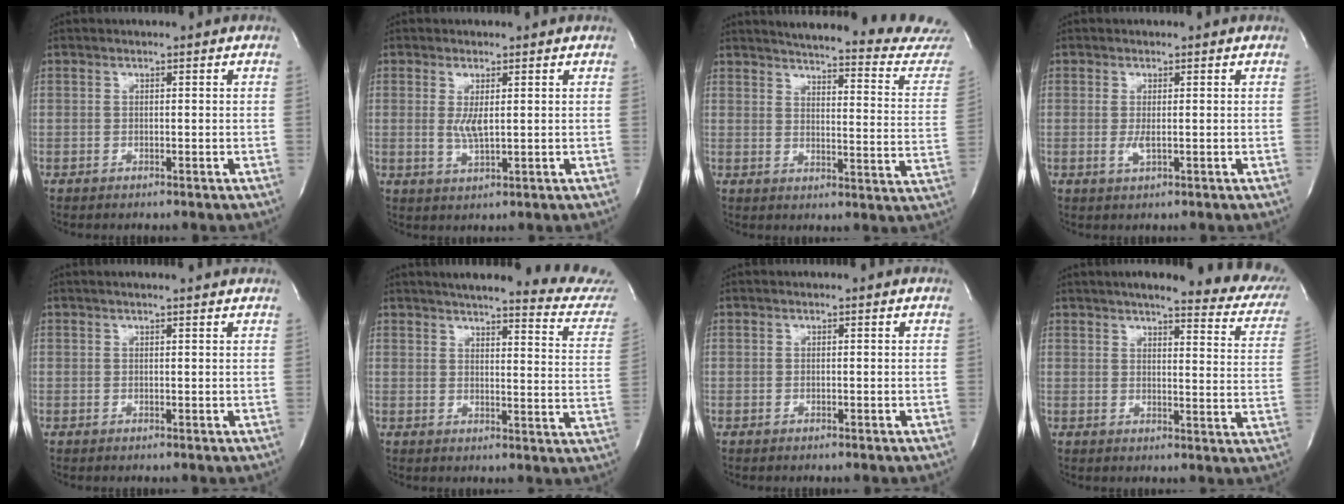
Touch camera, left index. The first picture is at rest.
{"total": 2.9, "force": [-0.2, 0.6, 2.9], "torque": [-0.061, -0.013, 0.005]}
{"total": 24.9, "force": [23.7, 1.1, 7.5], "torque": [-0.098, -0.123, 0.264]}
{"total": 1.7, "force": [-0.8, 0.3, 1.5], "torque": [-0.034, -0.009, -0.009]}
{"total": 3.4, "force": [3.0, -0.1, 1.7], "torque": [-0.024, 0.014, 0.030]}
{"total": 20.7, "force": [19.3, 1.2, 7.5], "torque": [-0.096, -0.083, 0.212]}
{"total": 0.0}
{"total": 20.1, "force": [16.5, 4.0, 10.8], "torque": [-0.126, -0.021, 0.173]}